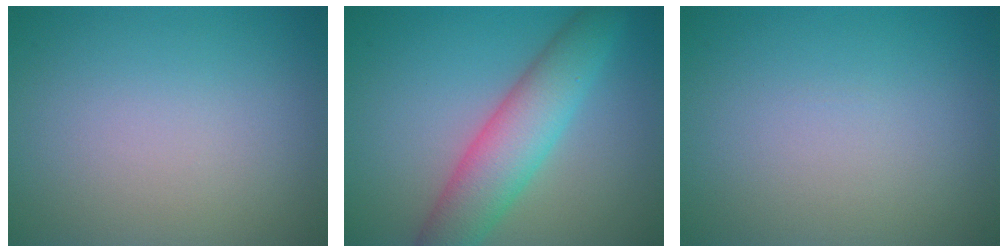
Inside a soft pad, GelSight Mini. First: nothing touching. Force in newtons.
{"total": 6.2, "press": 6.2, "slide": 0.2}
{"total": 0.0}